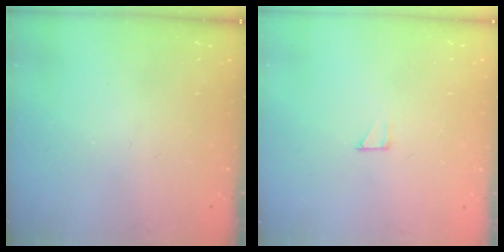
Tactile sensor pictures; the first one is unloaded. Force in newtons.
{"total": 1.9, "press": 1.9, "slide": 0.1}